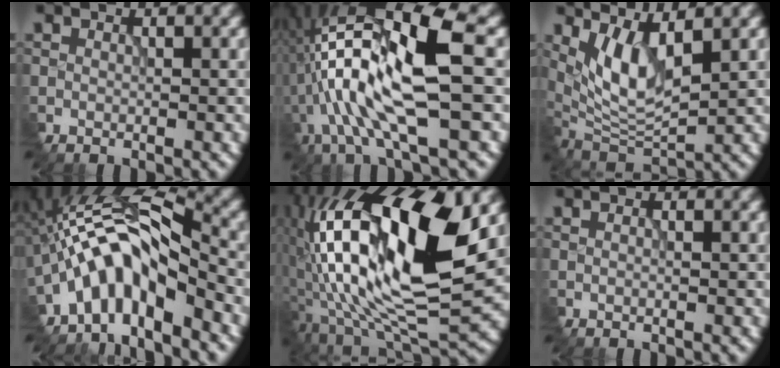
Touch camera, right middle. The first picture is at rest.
{"total": 13.1, "force": [-2.1, 3.4, 12.5], "torque": [-0.248, 0.023, -0.036]}
{"total": 5.5, "force": [1.3, 2.3, 4.8], "torque": [-0.095, -0.021, 0.035]}
{"total": 8.6, "force": [-3.9, 3.0, 7.1], "torque": [-0.123, 0.028, -0.081]}
{"total": 18.2, "force": [1.4, 7.8, 16.4], "torque": [-0.292, 0.009, 0.018]}
{"total": 0.7, "force": [-0.3, 0.3, 0.5], "torque": [-0.003, -0.004, -0.005]}